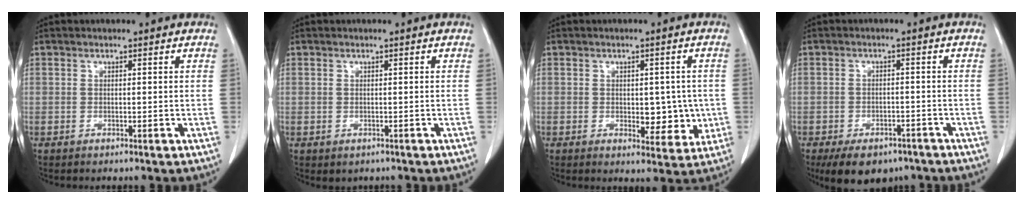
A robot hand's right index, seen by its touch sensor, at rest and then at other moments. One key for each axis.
{"total": 1.0, "fx": -0.3, "fy": 0.9, "fz": 0.2, "tx": -0.008, "ty": 0.004, "tz": 0.002}
{"total": 6.1, "fx": -0.4, "fy": 3.4, "fz": 5.1, "tx": -0.052, "ty": 0.000, "tz": 0.004}
{"total": 9.8, "fx": -7.1, "fy": 5.3, "fz": 4.2, "tx": -0.061, "ty": 0.001, "tz": -0.101}